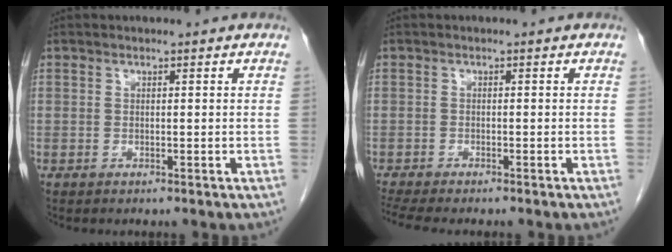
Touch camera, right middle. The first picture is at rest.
{"total": 5.4, "force": [-4.7, 0.6, 2.7], "torque": [-0.041, -0.007, -0.076]}